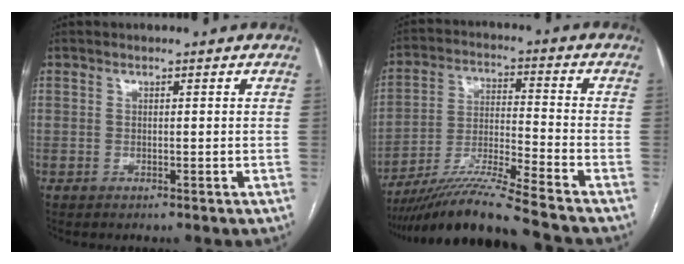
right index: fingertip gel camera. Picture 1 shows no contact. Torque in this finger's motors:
{"motor_torque": [1.10, -1.05, 0.50, 0.15]}